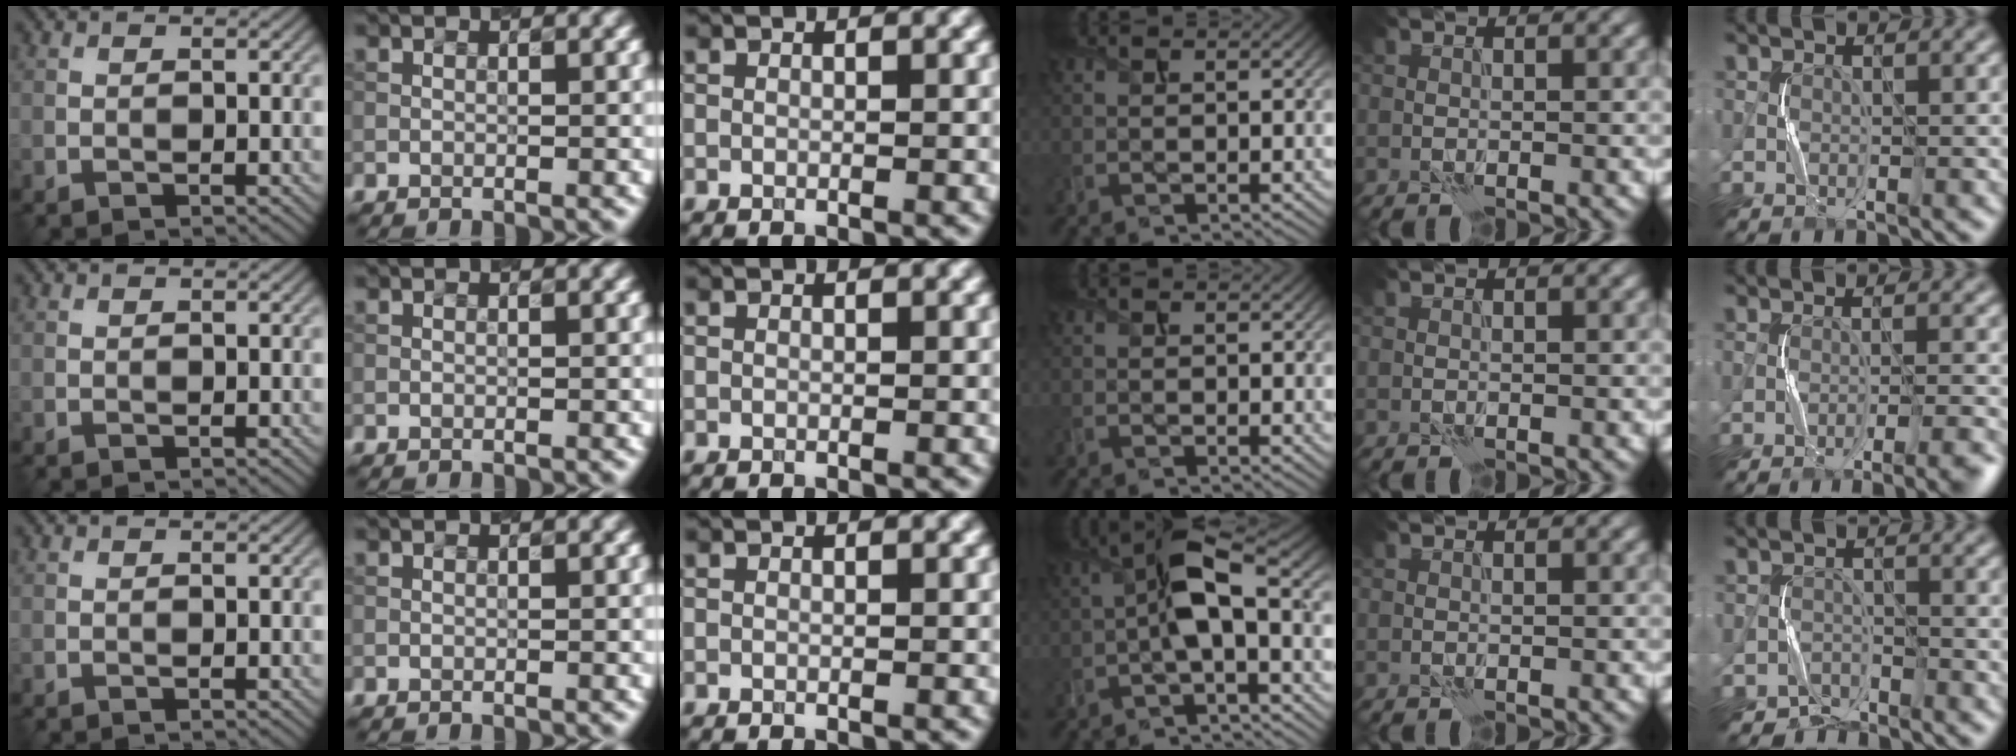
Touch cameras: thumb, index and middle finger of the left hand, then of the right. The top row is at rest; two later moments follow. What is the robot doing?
{"motion": "squeeze", "object": "paper clamp"}